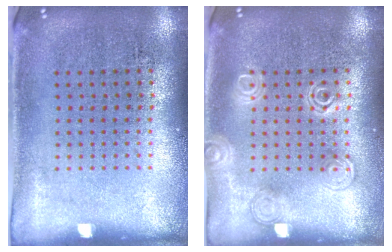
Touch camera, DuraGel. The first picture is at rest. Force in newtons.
{"total": 2.1, "press": 2.0, "slide": 0.3}